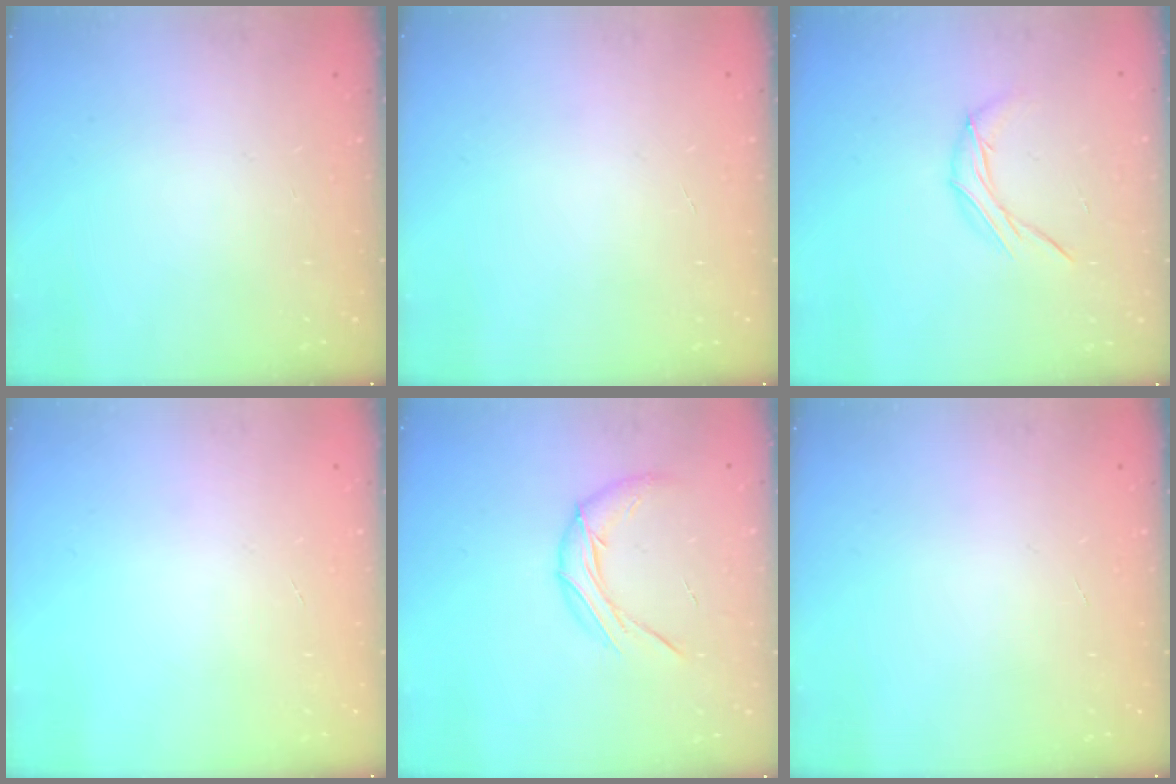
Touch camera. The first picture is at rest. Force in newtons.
{"total": 0.0}
{"total": 6.2, "press": 6.1, "slide": 0.4}
{"total": 0.0}
{"total": 10.5, "press": 10.4, "slide": 1.0}
{"total": 0.0}